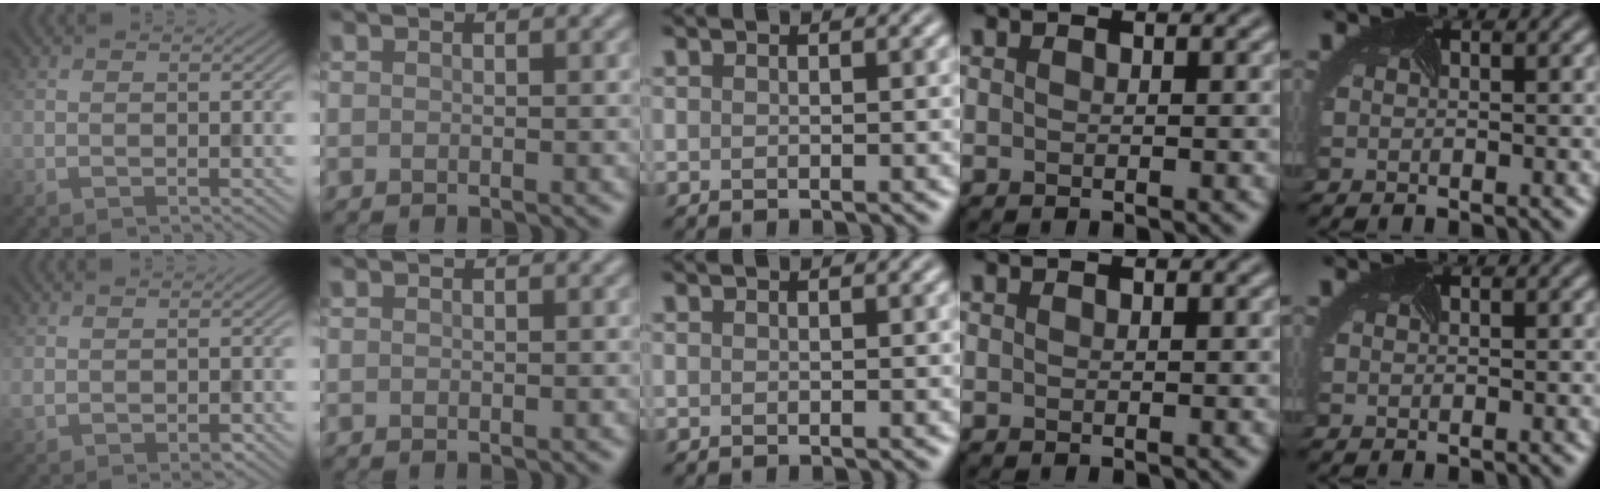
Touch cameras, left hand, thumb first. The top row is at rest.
{"thumb": {"total": 1.5, "force": [-0.1, 1.0, 1.1], "torque": [-0.029, -0.008, 0.004]}}